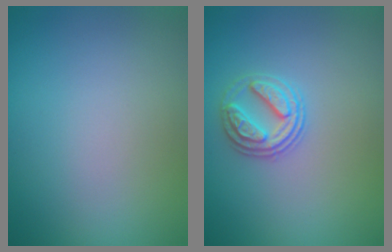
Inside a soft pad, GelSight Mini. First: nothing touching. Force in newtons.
{"total": 2.7, "press": 2.6, "slide": 0.9}